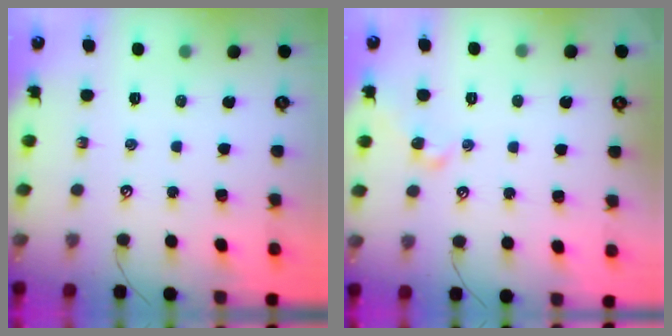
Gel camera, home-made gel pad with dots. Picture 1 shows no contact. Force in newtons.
{"total": 2.1, "press": 2.0, "slide": 0.6}